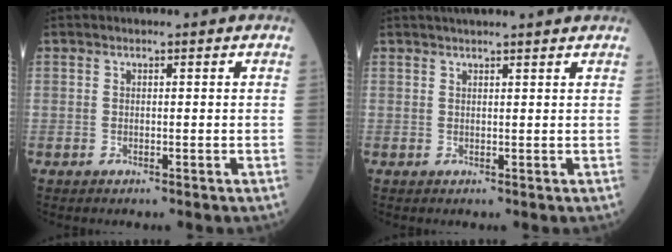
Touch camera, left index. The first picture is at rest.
{"total": 6.2, "force": [5.6, -0.2, 2.7], "torque": [-0.033, 0.027, 0.065]}